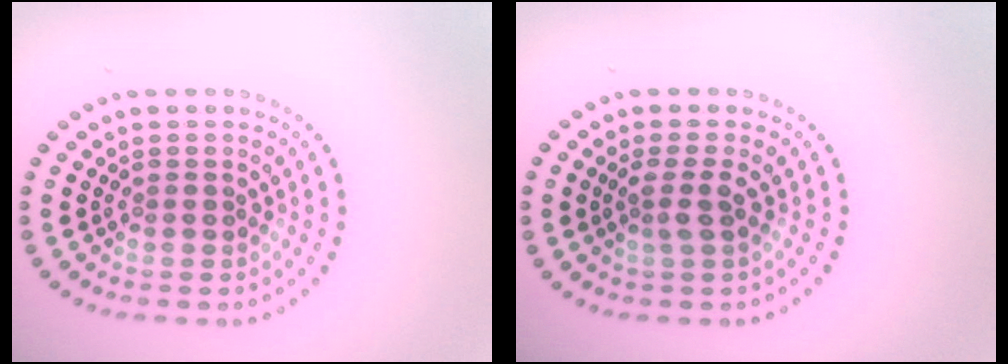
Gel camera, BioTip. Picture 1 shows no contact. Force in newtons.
{"total": 1.6, "press": 1.3, "slide": 1.0}